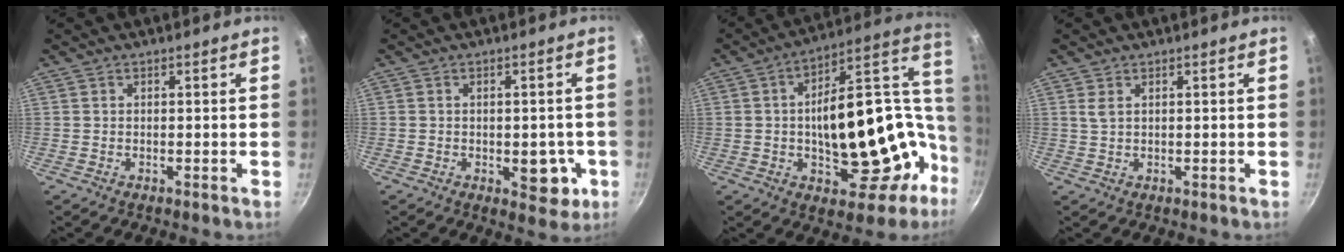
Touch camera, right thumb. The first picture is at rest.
{"total": 6.8, "force": [-1.7, 4.0, 5.2], "torque": [-0.033, 0.002, -0.017]}
{"total": 32.2, "force": [-1.5, 18.4, 26.4], "torque": [-0.308, 0.043, 0.005]}
{"total": 1.5, "force": [0.7, 0.7, 1.2], "torque": [-0.024, -0.003, 0.014]}